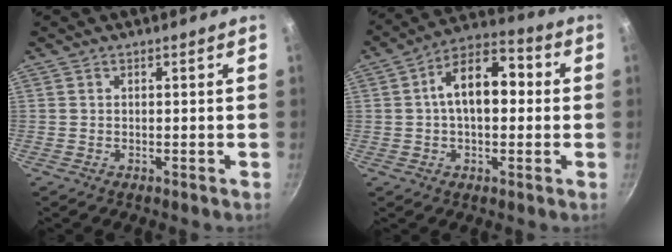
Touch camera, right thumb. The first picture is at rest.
{"total": 12.8, "force": [1.2, 7.4, 10.4], "torque": [-0.154, 0.035, 0.008]}